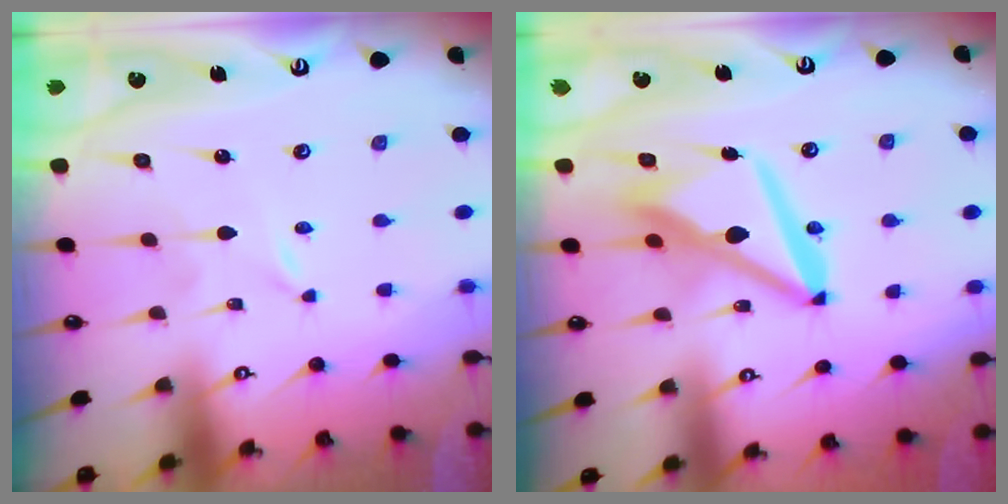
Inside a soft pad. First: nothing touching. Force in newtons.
{"total": 12.9, "press": 12.8, "slide": 1.7}